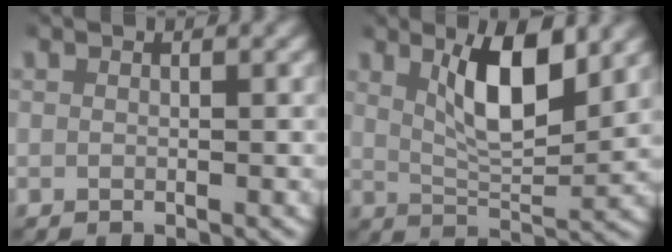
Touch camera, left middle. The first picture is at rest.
{"total": 5.6, "force": [2.6, 1.5, 4.8], "torque": [-0.078, -0.003, 0.047]}